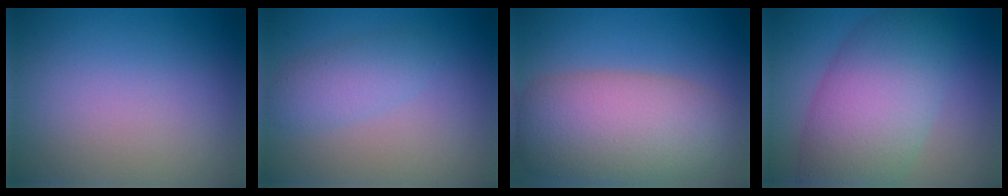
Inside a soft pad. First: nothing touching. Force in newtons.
{"total": 2.4, "press": 2.4, "slide": 0.1}
{"total": 9.4, "press": 9.4, "slide": 0.5}
{"total": 9.4, "press": 9.4, "slide": 0.4}